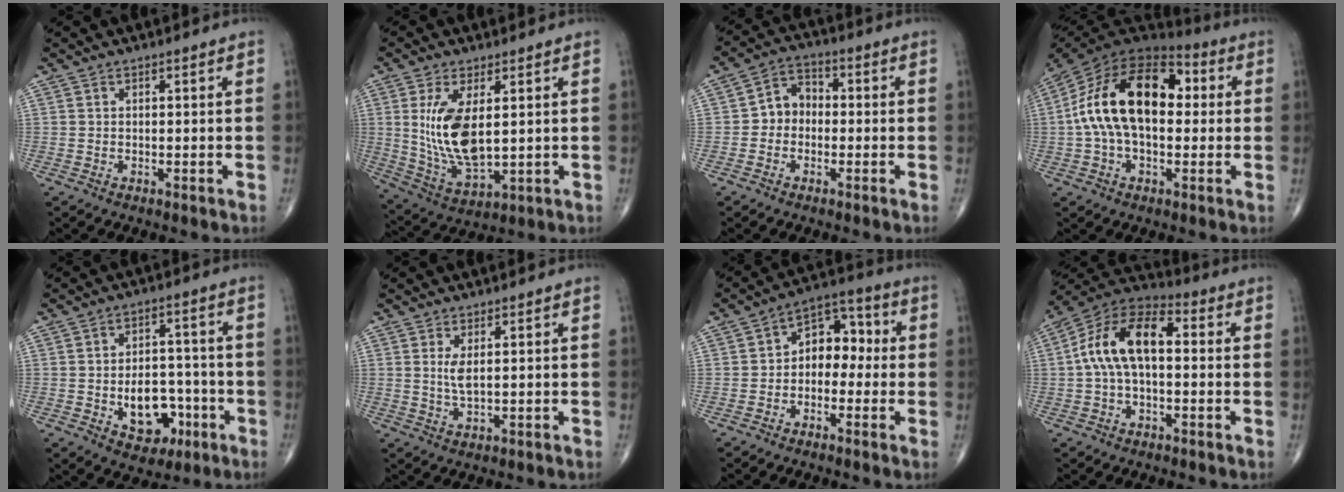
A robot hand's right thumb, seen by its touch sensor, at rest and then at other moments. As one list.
[{"total": 12.7, "force": [2.1, 5.8, 11.1], "torque": [-0.216, -0.022, 0.057]}, {"total": 5.9, "force": [-0.9, 4.9, 3.3], "torque": [-0.030, 0.026, -0.033]}, {"total": 20.8, "force": [1.9, 12.1, 16.8], "torque": [-0.292, 0.041, 0.022]}, {"total": 10.6, "force": [-3.4, 7.2, 7.0], "torque": [-0.064, 0.031, -0.041]}, {"total": 2.8, "force": [0.7, 0.8, 2.6], "torque": [-0.054, -0.010, 0.020]}, {"total": 8.8, "force": [-0.5, 6.1, 6.2], "torque": [-0.052, 0.042, -0.027]}, {"total": 13.5, "force": [0.7, 7.3, 11.4], "torque": [-0.205, 0.043, -0.001]}]